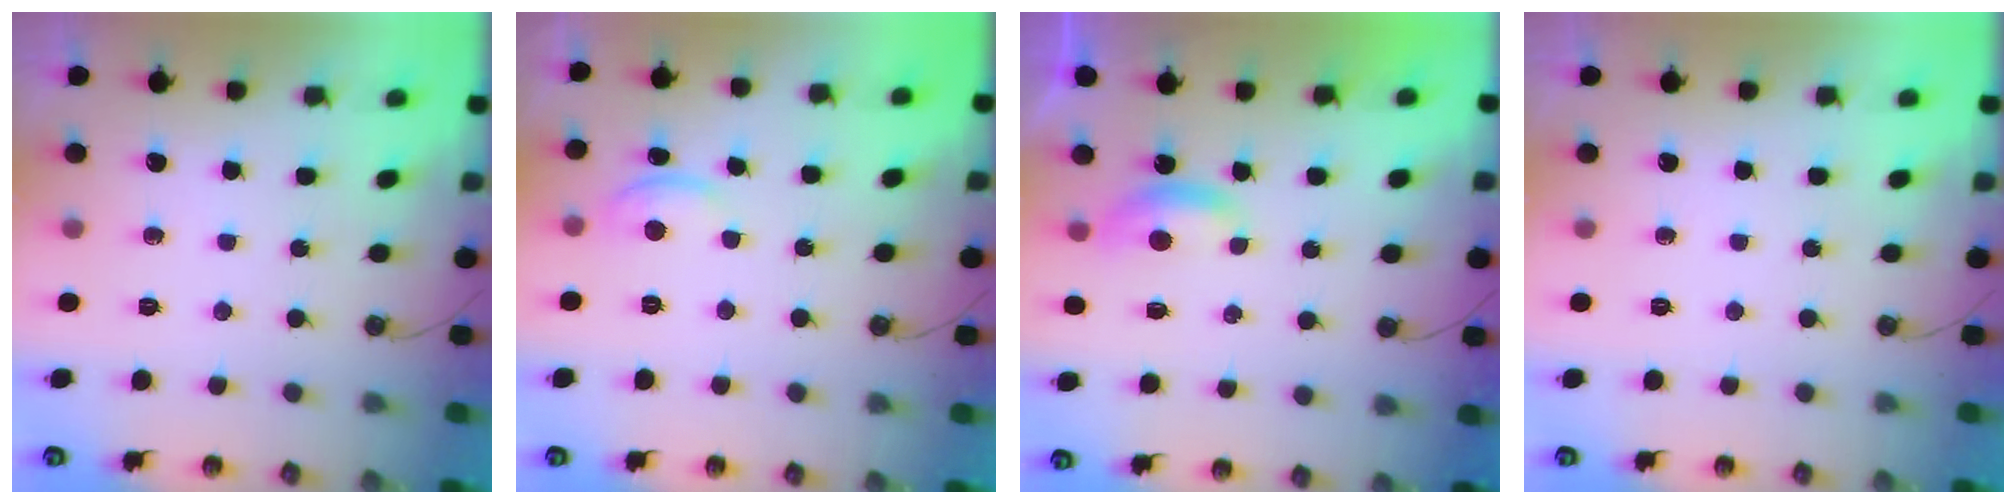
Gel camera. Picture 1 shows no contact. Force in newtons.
{"total": 0.7, "press": 0.6, "slide": 0.5}
{"total": 1.1, "press": 1.0, "slide": 0.5}
{"total": 0.0}